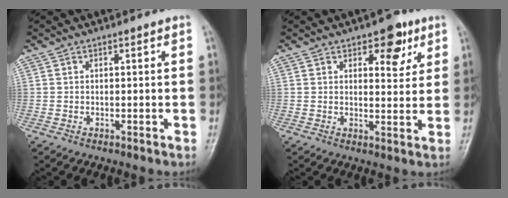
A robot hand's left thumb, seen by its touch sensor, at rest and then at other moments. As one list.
[{"total": 6.6, "force": [3.5, 3.6, 4.2], "torque": [-0.026, -0.017, 0.044]}]